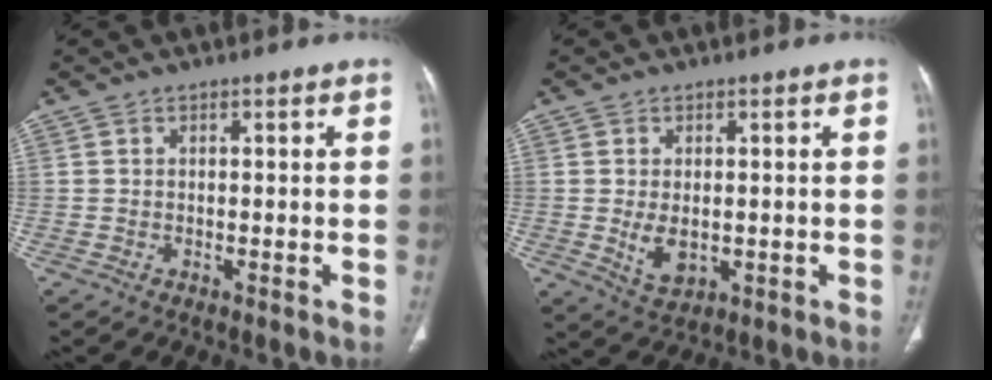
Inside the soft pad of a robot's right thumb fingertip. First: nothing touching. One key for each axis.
{"total": 5.1, "fx": -0.4, "fy": 3.1, "fz": 4.0, "tx": -0.066, "ty": -0.011, "tz": 0.006}